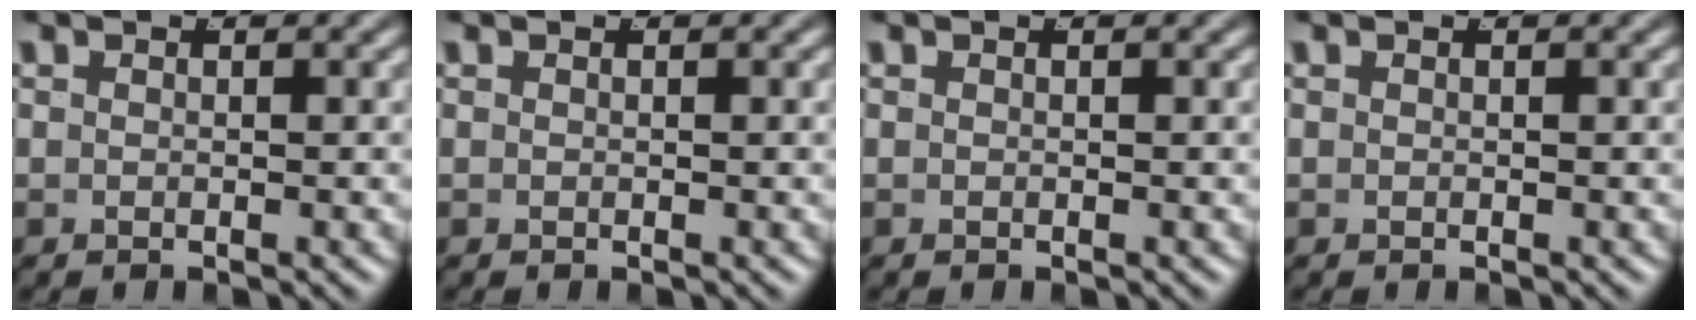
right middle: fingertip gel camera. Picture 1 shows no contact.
{"total": 0.0}
{"total": 0.0}
{"total": 0.0}